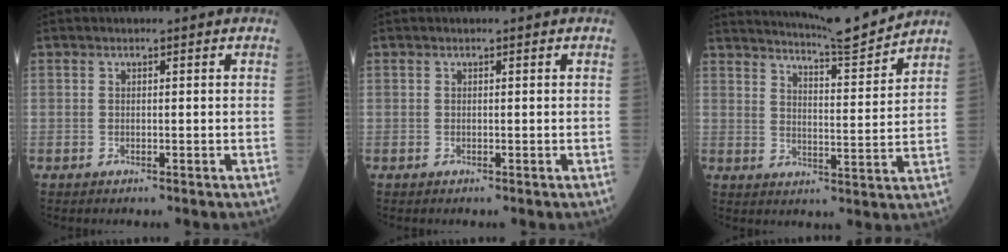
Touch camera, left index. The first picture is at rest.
{"total": 0.0}
{"total": 10.9, "force": [10.5, -1.3, 2.6], "torque": [-0.050, -0.023, 0.157]}